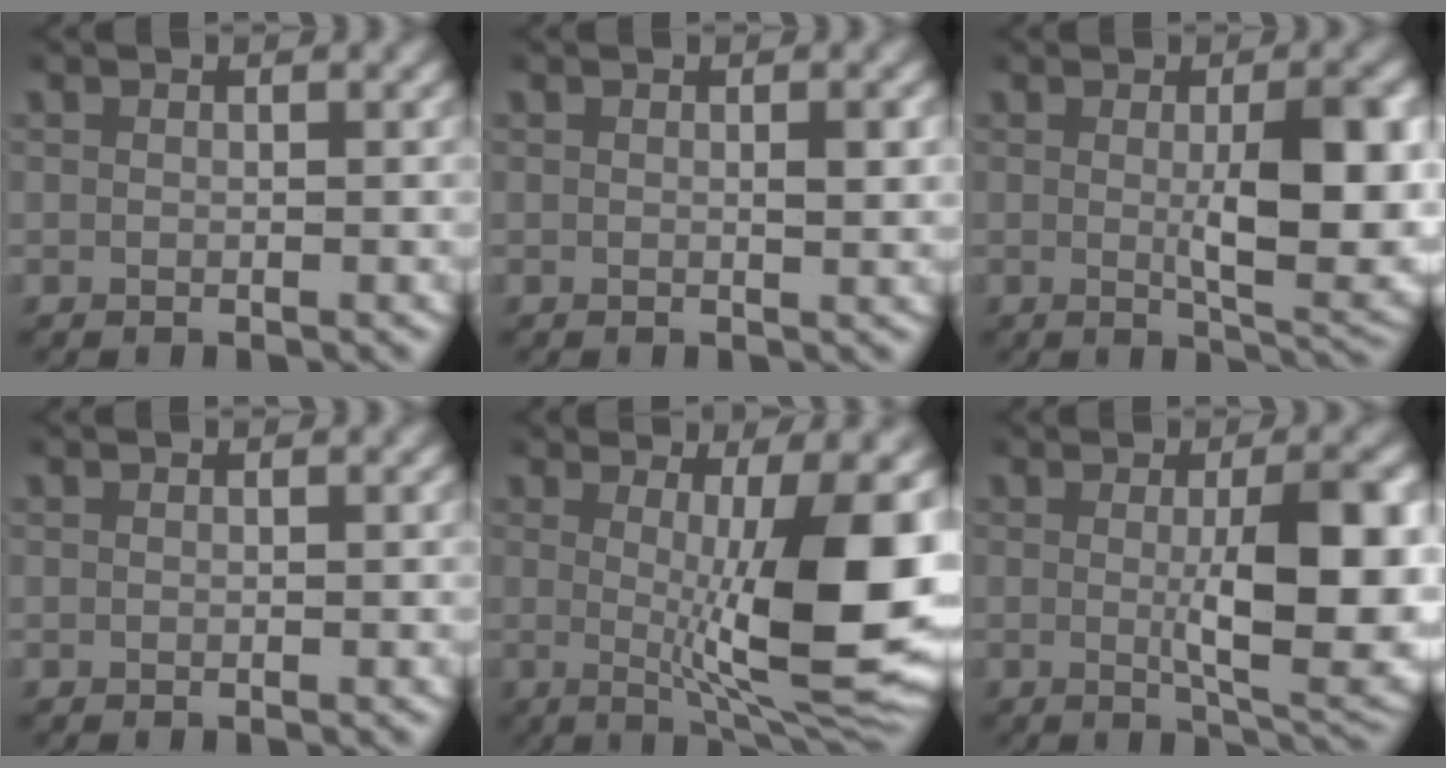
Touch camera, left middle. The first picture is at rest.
{"total": 0.9, "force": [0.2, 0.1, 0.9], "torque": [-0.012, -0.003, 0.002]}
{"total": 7.5, "force": [0.3, 2.1, 7.2], "torque": [-0.096, -0.013, 0.009]}
{"total": 0.0}
{"total": 11.6, "force": [0.1, 3.1, 11.1], "torque": [-0.157, -0.022, 0.016]}
{"total": 9.2, "force": [-0.3, 2.7, 8.7], "torque": [-0.119, -0.020, 0.006]}